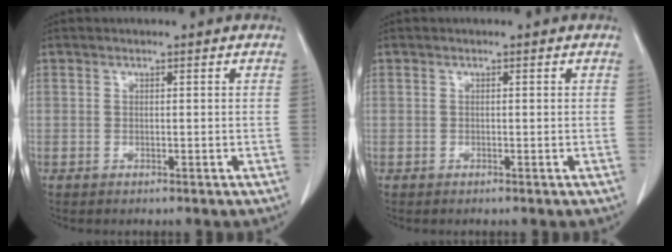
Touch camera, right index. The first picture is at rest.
{"total": 0.0}